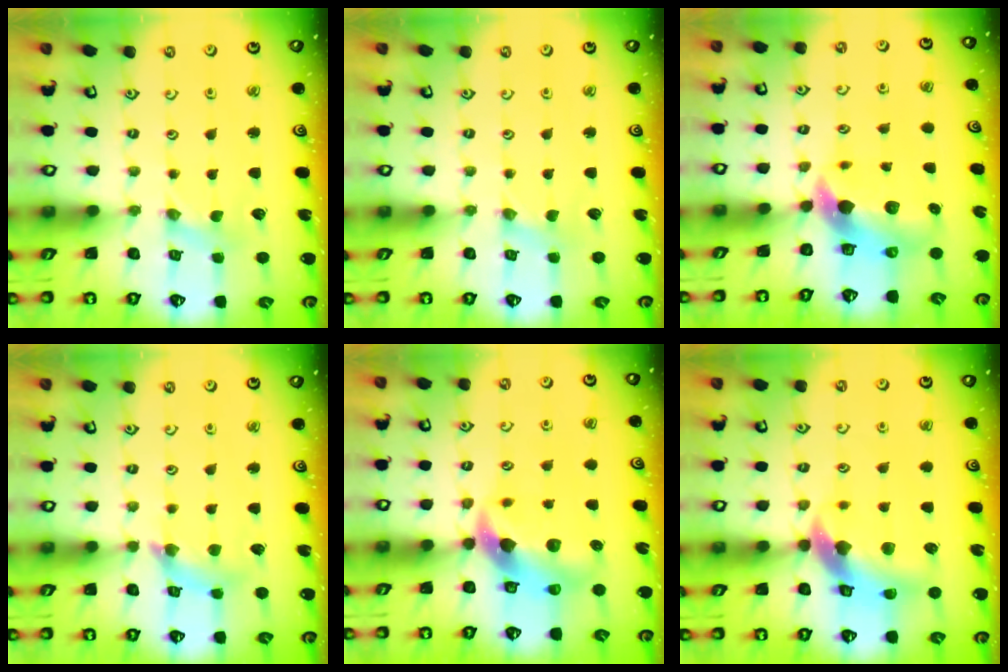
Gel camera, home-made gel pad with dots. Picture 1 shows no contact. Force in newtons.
{"total": 0.0}
{"total": 7.6, "press": 7.6, "slide": 1.1}
{"total": 8.4, "press": 8.4, "slide": 0.9}
{"total": 10.8, "press": 10.7, "slide": 1.7}
{"total": 12.4, "press": 12.3, "slide": 1.6}